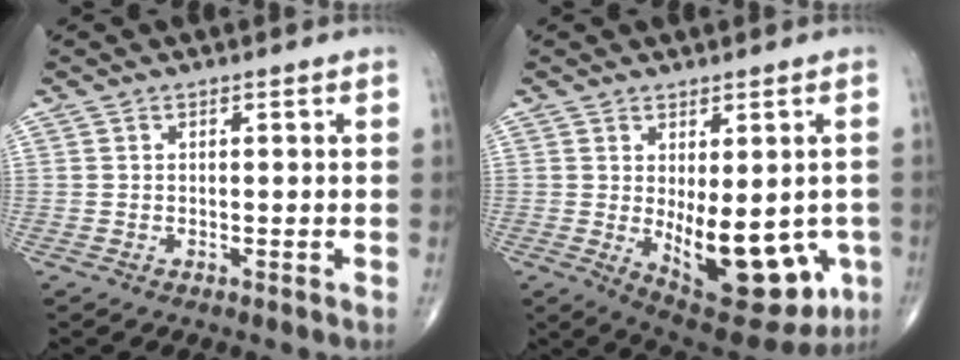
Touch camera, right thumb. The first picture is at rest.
{"total": 17.0, "force": [-3.3, 8.2, 14.5], "torque": [-0.170, -0.019, -0.020]}